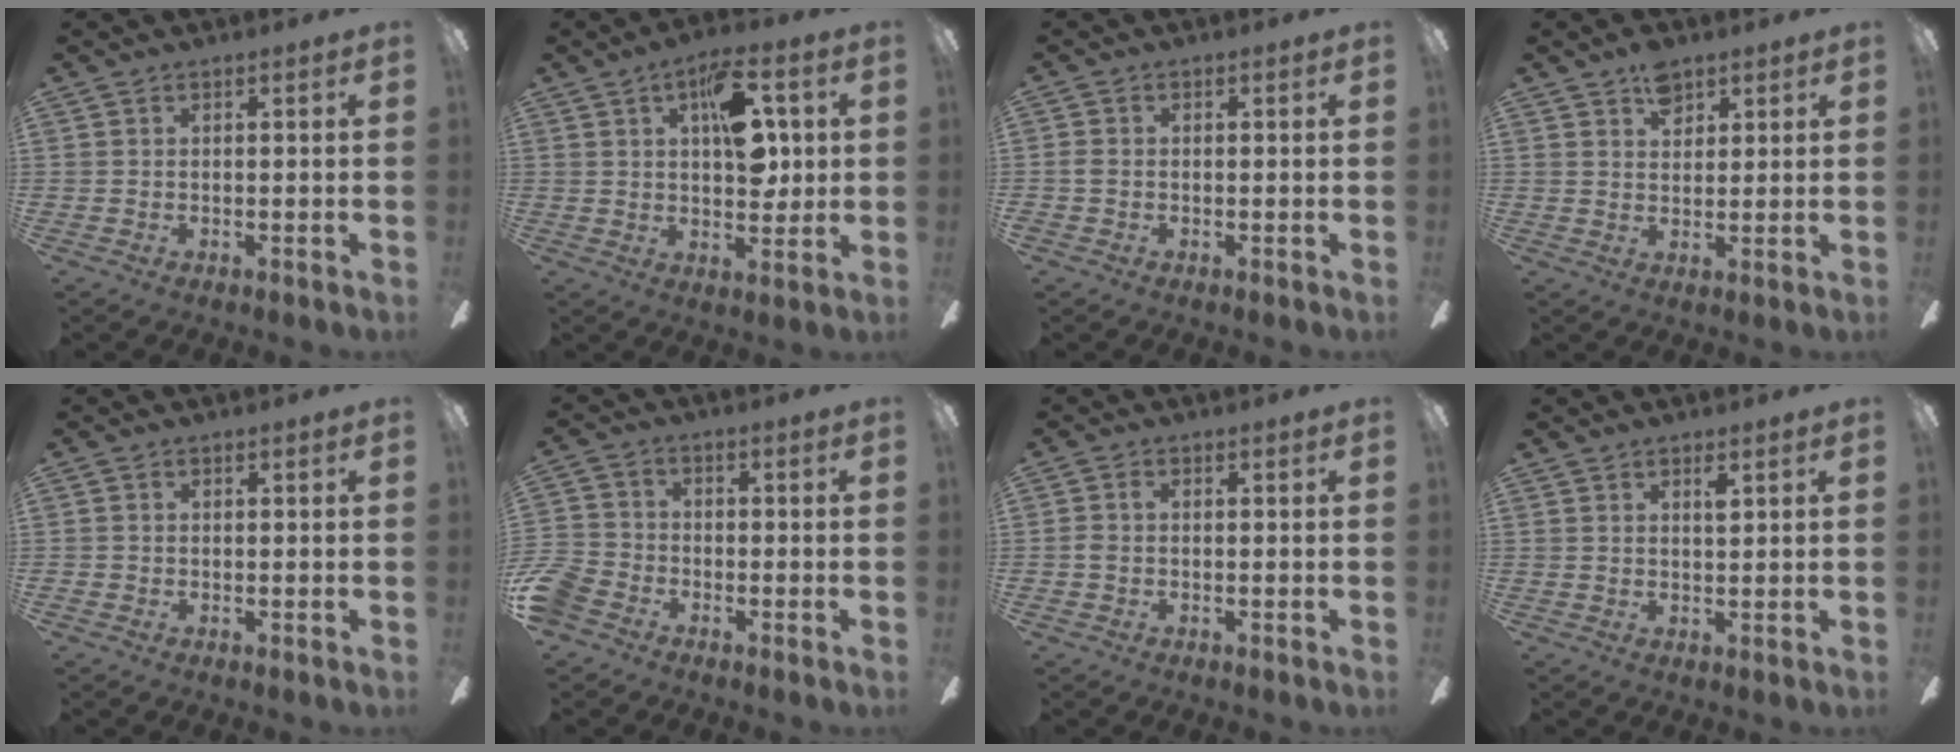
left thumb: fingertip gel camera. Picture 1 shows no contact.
{"total": 13.4, "force": [4.2, 6.9, 10.7], "torque": [-0.137, -0.010, 0.067]}
{"total": 1.4, "force": [-0.5, 0.9, 0.9], "torque": [-0.017, 0.005, -0.010]}
{"total": 5.6, "force": [3.5, 3.4, 2.6], "torque": [-0.030, -0.009, 0.059]}
{"total": 0.8, "force": [-0.4, 0.6, 0.2], "torque": [-0.003, 0.004, -0.009]}
{"total": 7.1, "force": [-4.3, 4.8, 3.0], "torque": [-0.079, 0.023, -0.085]}
{"total": 1.7, "force": [-0.4, 1.0, 1.3], "torque": [-0.032, 0.004, -0.012]}
{"total": 2.2, "force": [1.4, 0.7, 1.6], "torque": [-0.027, -0.001, 0.022]}